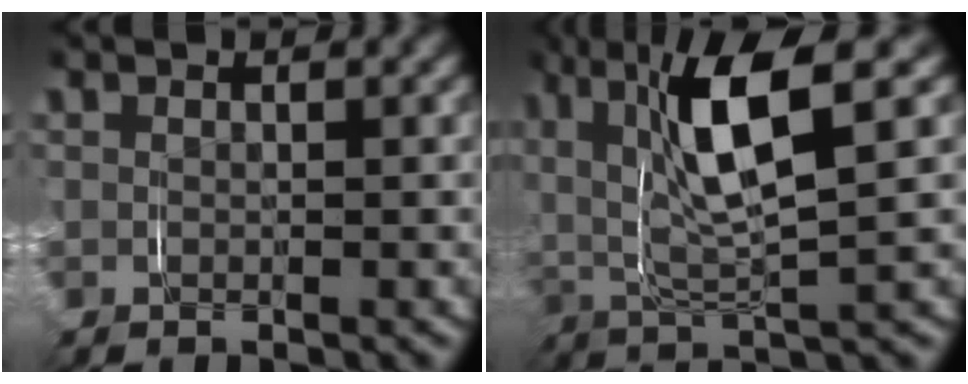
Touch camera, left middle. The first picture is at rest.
{"total": 8.0, "force": [2.4, 2.9, 7.1], "torque": [-0.142, 0.012, 0.032]}